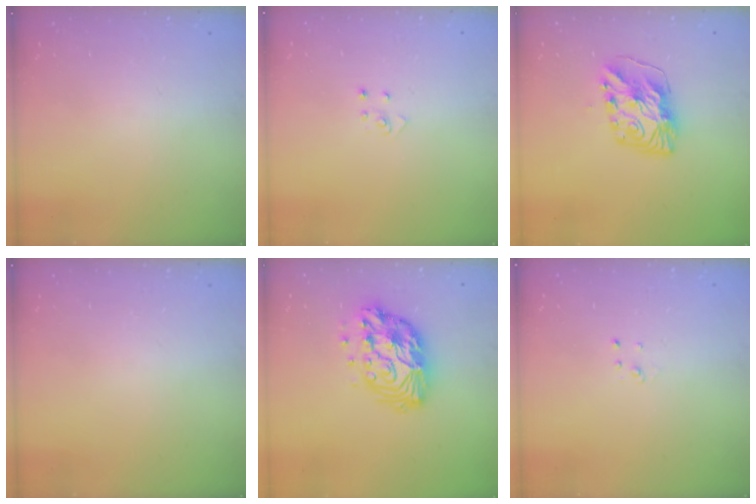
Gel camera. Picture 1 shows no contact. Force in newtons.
{"total": 3.4, "press": 3.4, "slide": 0.3}
{"total": 10.9, "press": 10.9, "slide": 0.5}
{"total": 0.0}
{"total": 14.6, "press": 14.5, "slide": 1.1}
{"total": 2.0, "press": 2.0, "slide": 0.2}